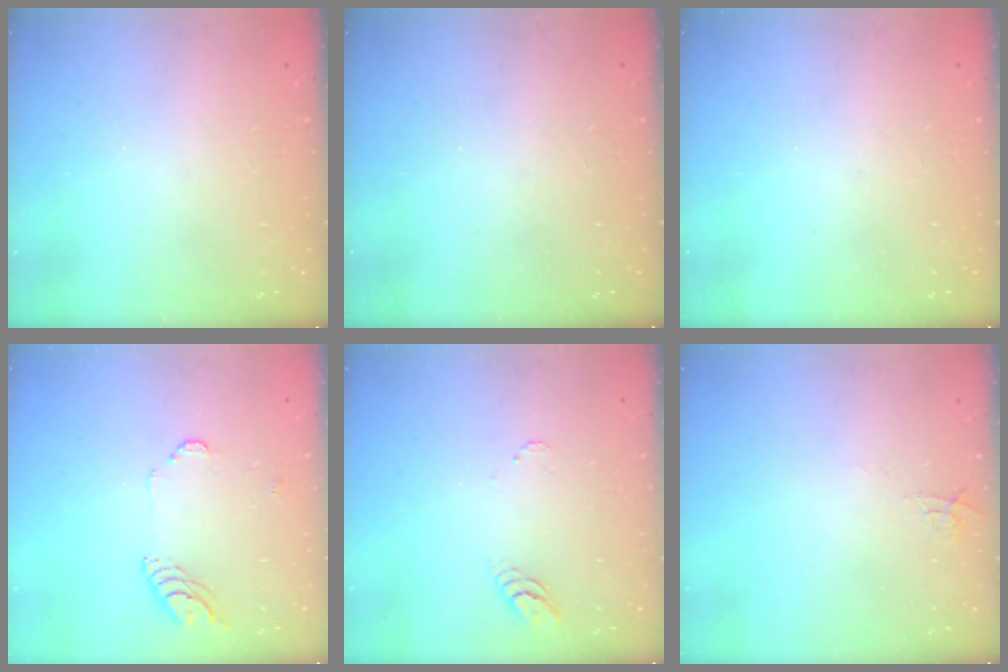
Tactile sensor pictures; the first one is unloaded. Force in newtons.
{"total": 0.0}
{"total": 0.0}
{"total": 7.5, "press": 7.5, "slide": 0.7}
{"total": 3.4, "press": 3.4, "slide": 0.3}
{"total": 2.9, "press": 2.9, "slide": 0.3}